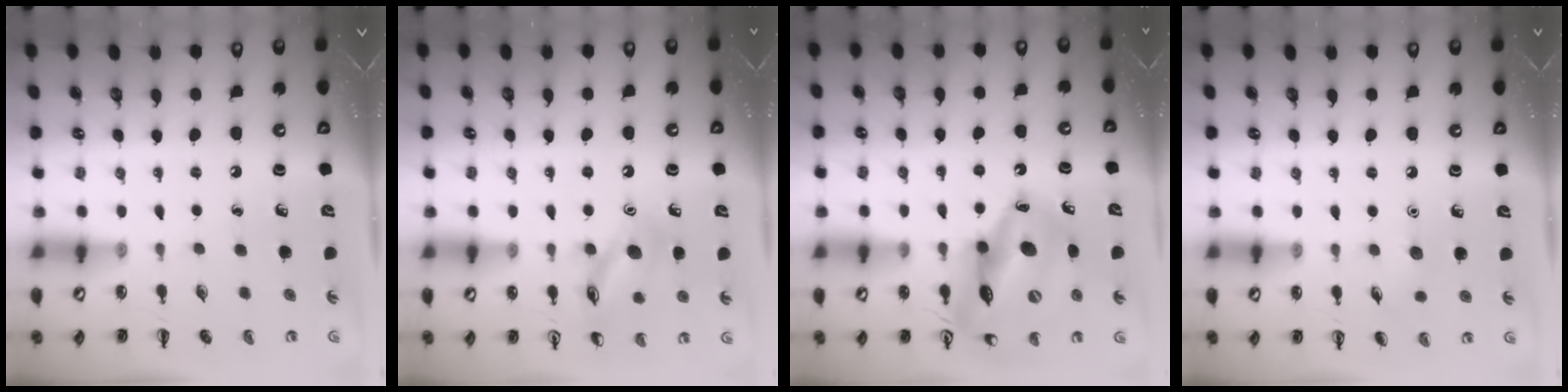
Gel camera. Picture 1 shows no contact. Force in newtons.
{"total": 12.6, "press": 12.6, "slide": 0.7}
{"total": 18.1, "press": 17.7, "slide": 3.9}
{"total": 4.7, "press": 4.6, "slide": 1.0}